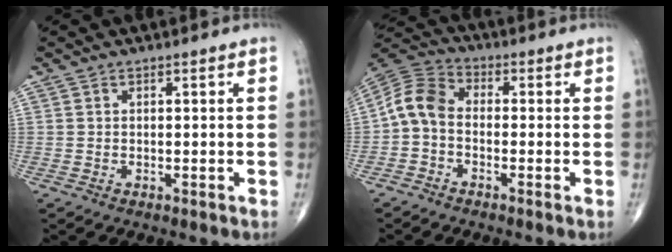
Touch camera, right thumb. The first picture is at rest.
{"total": 7.1, "force": [-1.3, 4.8, 5.0], "torque": [-0.091, 0.026, -0.044]}